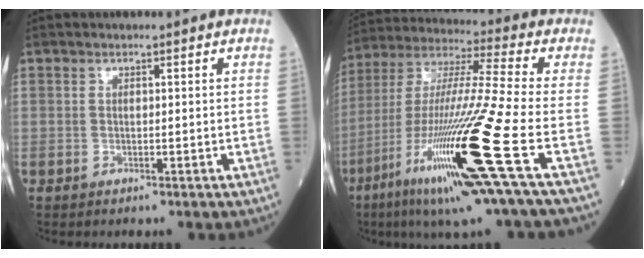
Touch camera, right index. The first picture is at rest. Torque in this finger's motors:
{"motor_torque": [2.00, -0.14, 1.05, 0.21]}